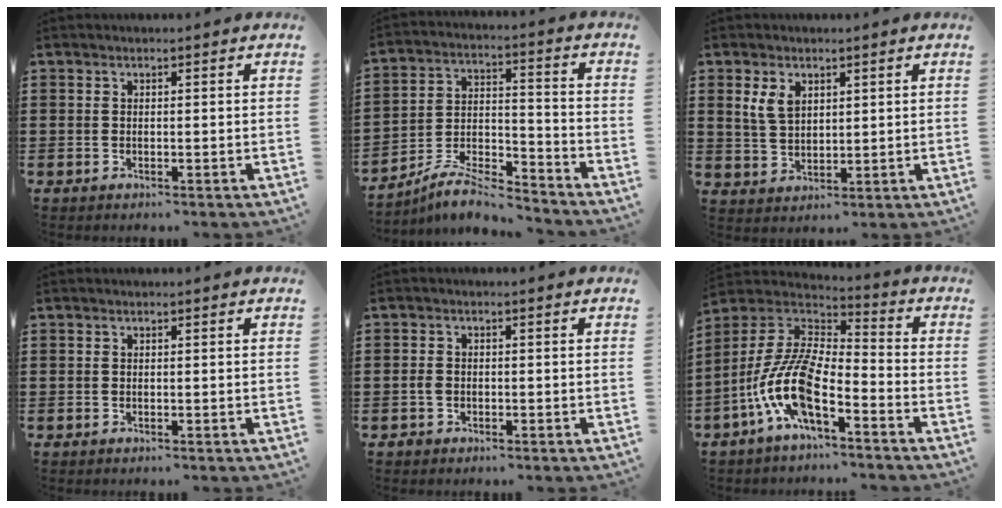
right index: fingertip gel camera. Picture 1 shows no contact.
{"total": 8.5, "force": [-7.7, 1.6, 3.1], "torque": [-0.058, 0.011, -0.150]}
{"total": 4.2, "force": [1.9, 2.8, 2.5], "torque": [-0.058, 0.011, 0.035]}
{"total": 0.0}
{"total": 1.6, "force": [-0.7, 1.2, 0.9], "torque": [-0.027, -0.004, -0.016]}
{"total": 12.0, "force": [-6.0, 4.1, 9.6], "torque": [-0.237, -0.017, -0.125]}